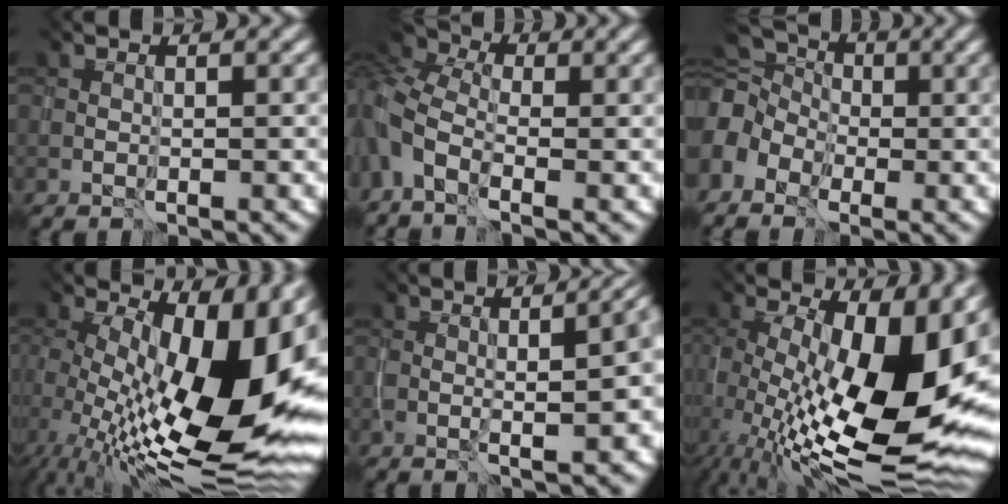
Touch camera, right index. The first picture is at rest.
{"total": 6.5, "force": [-1.5, 3.8, 5.1], "torque": [-0.155, -0.010, -0.009]}
{"total": 7.7, "force": [-0.4, 6.2, 4.6], "torque": [-0.118, 0.011, -0.001]}
{"total": 15.5, "force": [0.2, 7.7, 13.5], "torque": [-0.212, -0.007, 0.035]}
{"total": 5.0, "force": [-0.6, 1.3, 4.8], "torque": [-0.021, 0.011, 0.003]}
{"total": 15.9, "force": [-0.3, 7.9, 13.8], "torque": [-0.202, -0.015, 0.032]}